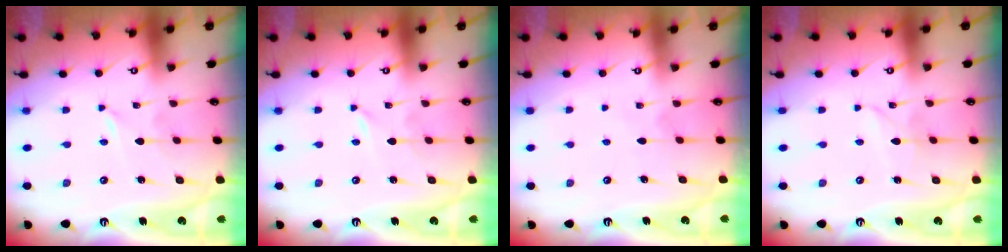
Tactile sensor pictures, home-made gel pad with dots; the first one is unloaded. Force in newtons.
{"total": 0.0}
{"total": 3.9, "press": 3.9, "slide": 0.4}
{"total": 2.9, "press": 2.9, "slide": 0.3}